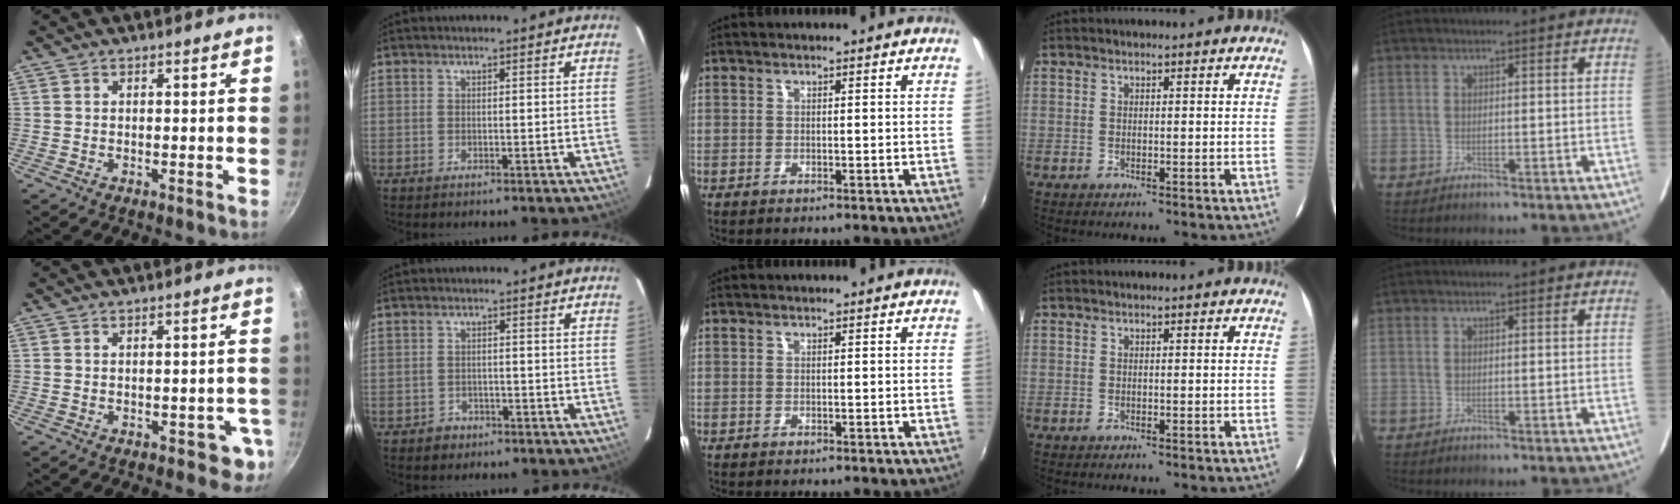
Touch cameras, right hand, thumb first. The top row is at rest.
{"thumb": {"total": 4.3, "force": [-1.6, 2.7, 2.9], "torque": [-0.010, 0.014, -0.009]}, "index": {"total": 2.9, "force": [-1.8, 2.2, 0.3], "torque": [-0.014, 0.005, -0.023]}}